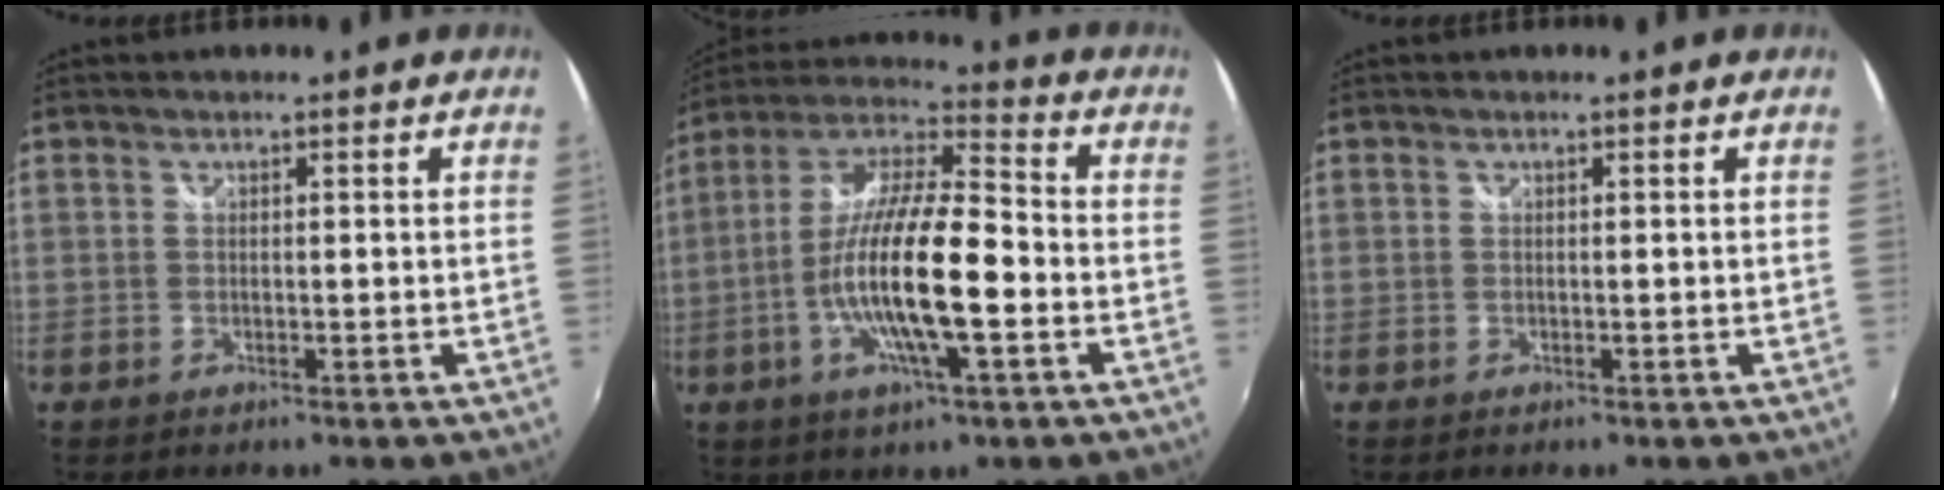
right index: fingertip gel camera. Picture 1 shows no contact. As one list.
[{"total": 17.2, "force": [-4.2, 3.6, 16.3], "torque": [-0.310, -0.008, -0.084]}, {"total": 0.0}]